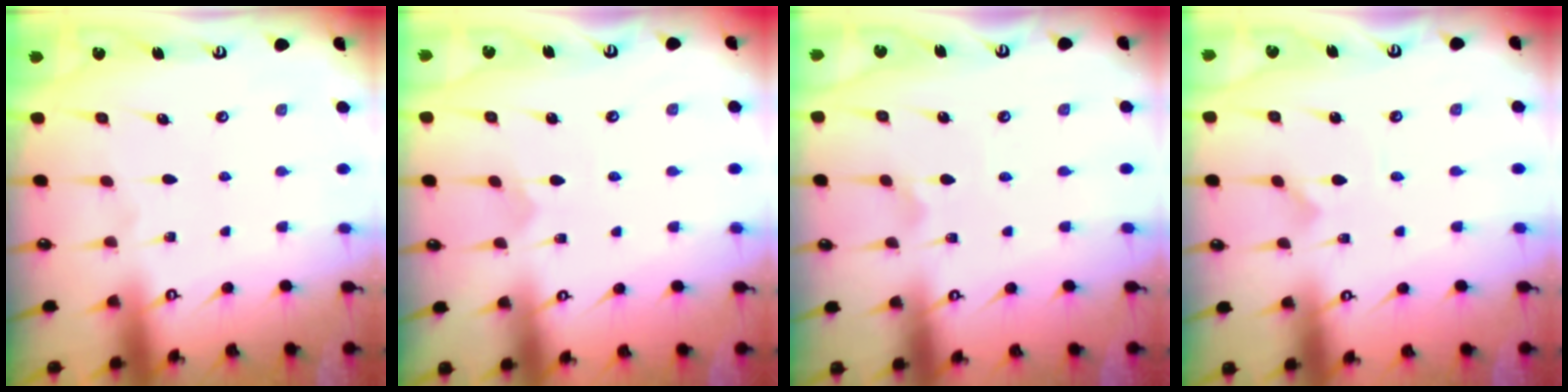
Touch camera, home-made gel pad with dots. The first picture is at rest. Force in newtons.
{"total": 2.4, "press": 2.4, "slide": 0.2}
{"total": 1.5, "press": 1.4, "slide": 0.4}
{"total": 0.0}